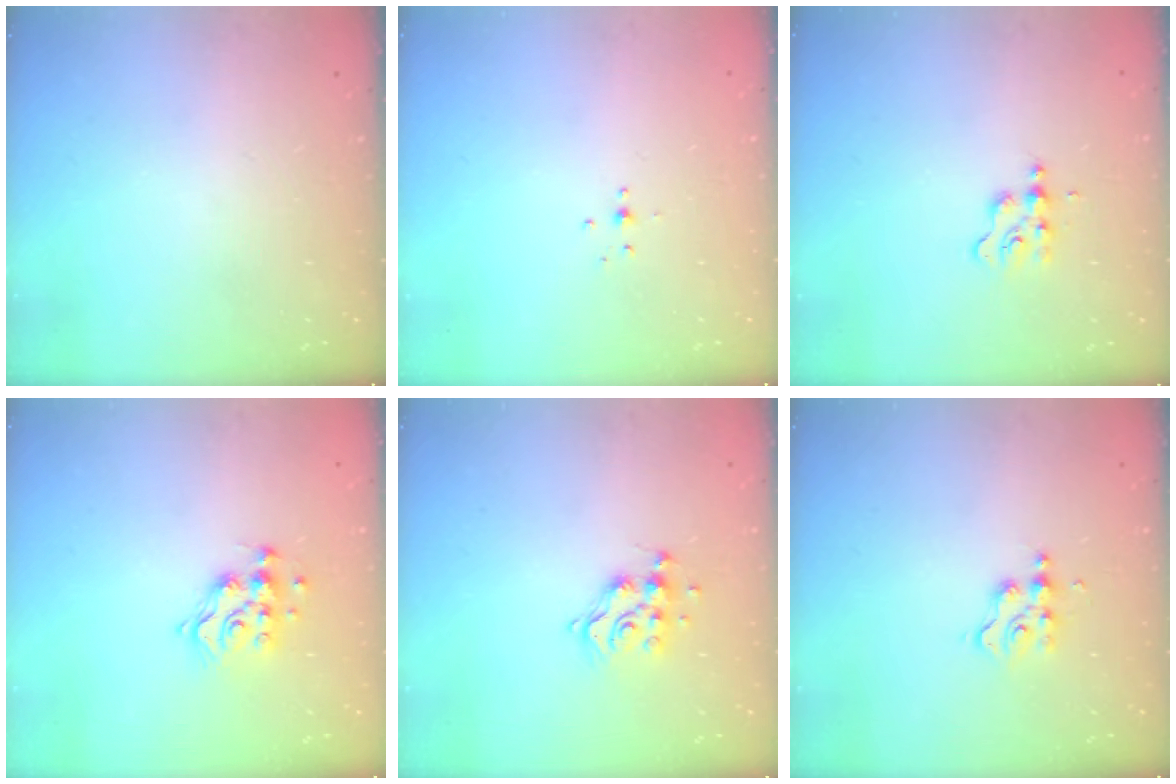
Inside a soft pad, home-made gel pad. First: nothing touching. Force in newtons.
{"total": 2.1, "press": 1.9, "slide": 0.8}
{"total": 2.4, "press": 2.4, "slide": 0.3}
{"total": 10.6, "press": 10.6, "slide": 0.4}
{"total": 10.5, "press": 10.5, "slide": 0.9}
{"total": 3.4, "press": 3.4, "slide": 0.2}